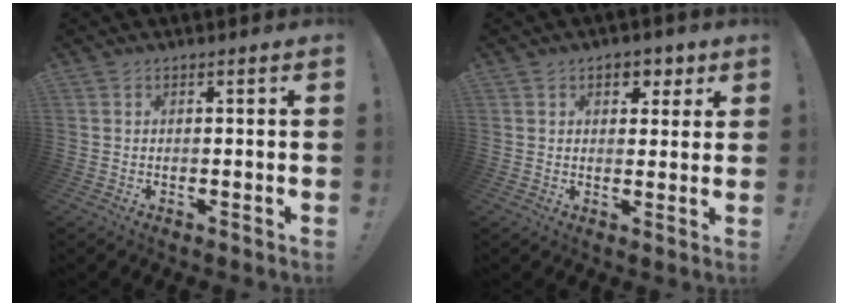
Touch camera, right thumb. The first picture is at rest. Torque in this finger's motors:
{"motor_torque": [0.07, 1.27, 0.24, -0.36, 0.00]}